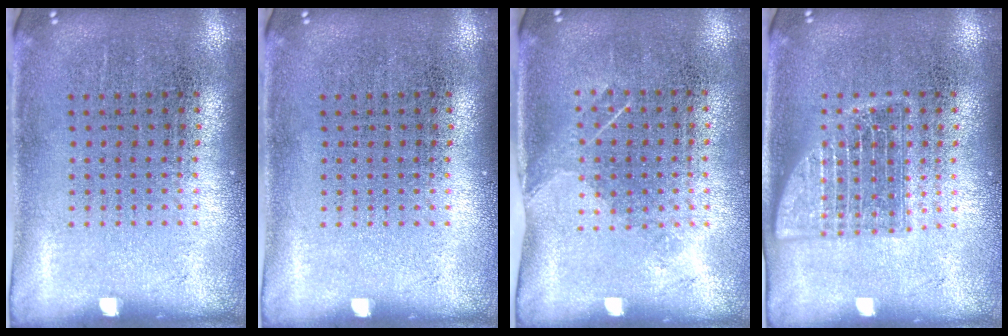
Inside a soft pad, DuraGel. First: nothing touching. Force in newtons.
{"total": 0.0}
{"total": 1.2, "press": 0.9, "slide": 0.7}
{"total": 2.3, "press": 2.3, "slide": 0.3}